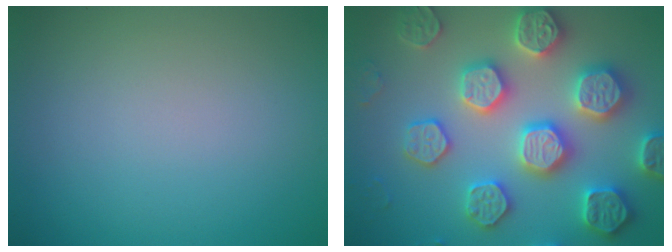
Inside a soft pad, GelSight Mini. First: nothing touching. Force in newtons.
{"total": 7.9, "press": 7.7, "slide": 1.7}